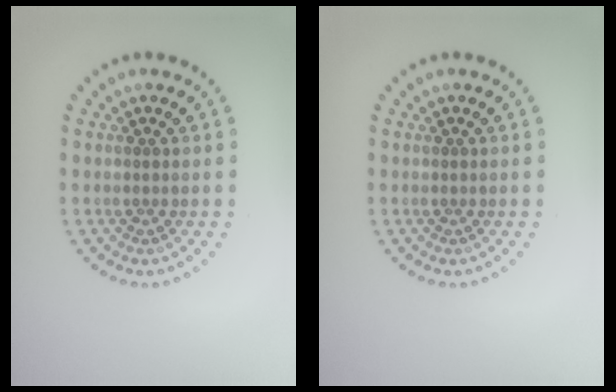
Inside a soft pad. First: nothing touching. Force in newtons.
{"total": 0.0}